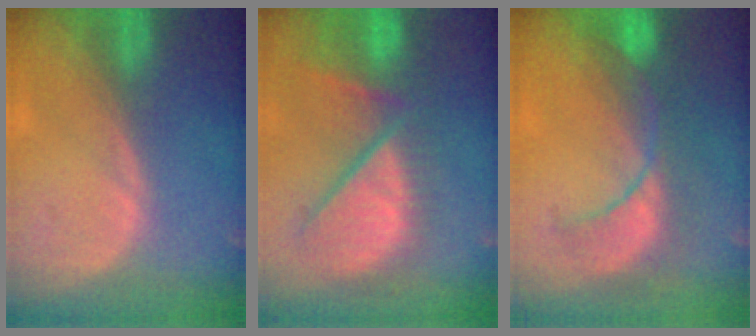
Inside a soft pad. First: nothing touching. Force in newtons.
{"total": 11.4, "press": 10.2, "slide": 5.1}
{"total": 7.9, "press": 7.8, "slide": 1.6}